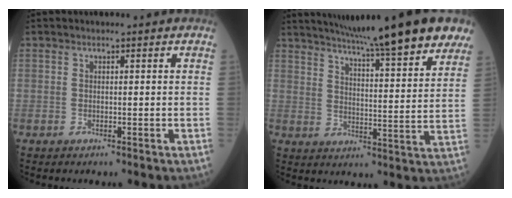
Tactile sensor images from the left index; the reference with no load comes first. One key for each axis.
{"total": 23.0, "fx": 18.5, "fy": 1.5, "fz": 13.5, "tx": -0.205, "ty": -0.007, "tz": 0.241}